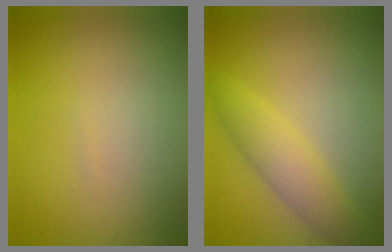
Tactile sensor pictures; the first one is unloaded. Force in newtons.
{"total": 2.4, "press": 2.4, "slide": 0.2}